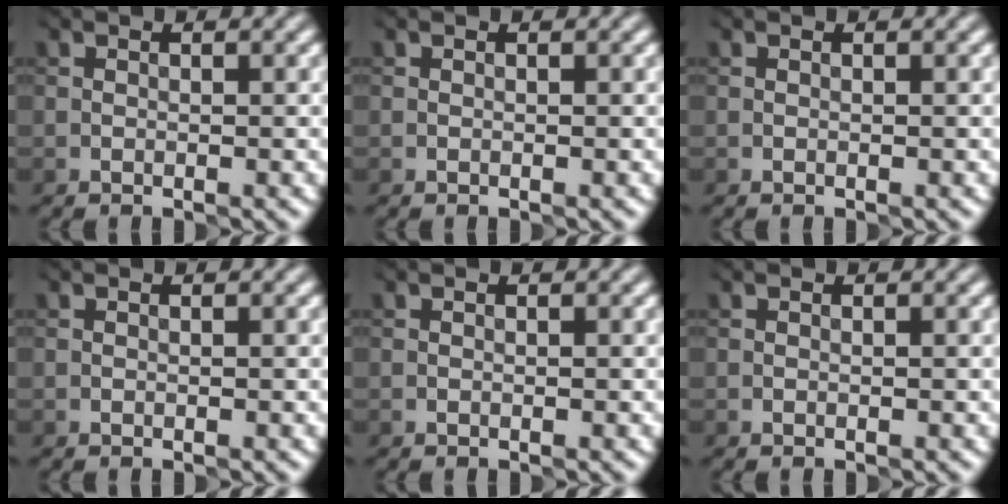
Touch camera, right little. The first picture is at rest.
{"total": 0.0}
{"total": 0.0}
{"total": 0.0}
{"total": 0.0}
{"total": 0.0}